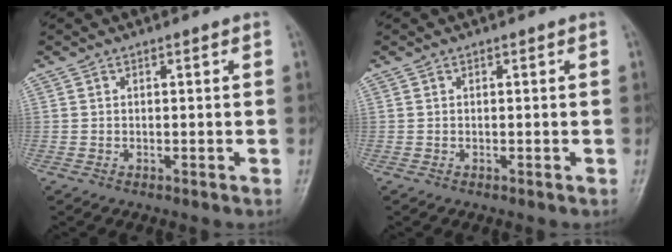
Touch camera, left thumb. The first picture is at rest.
{"total": 0.0}